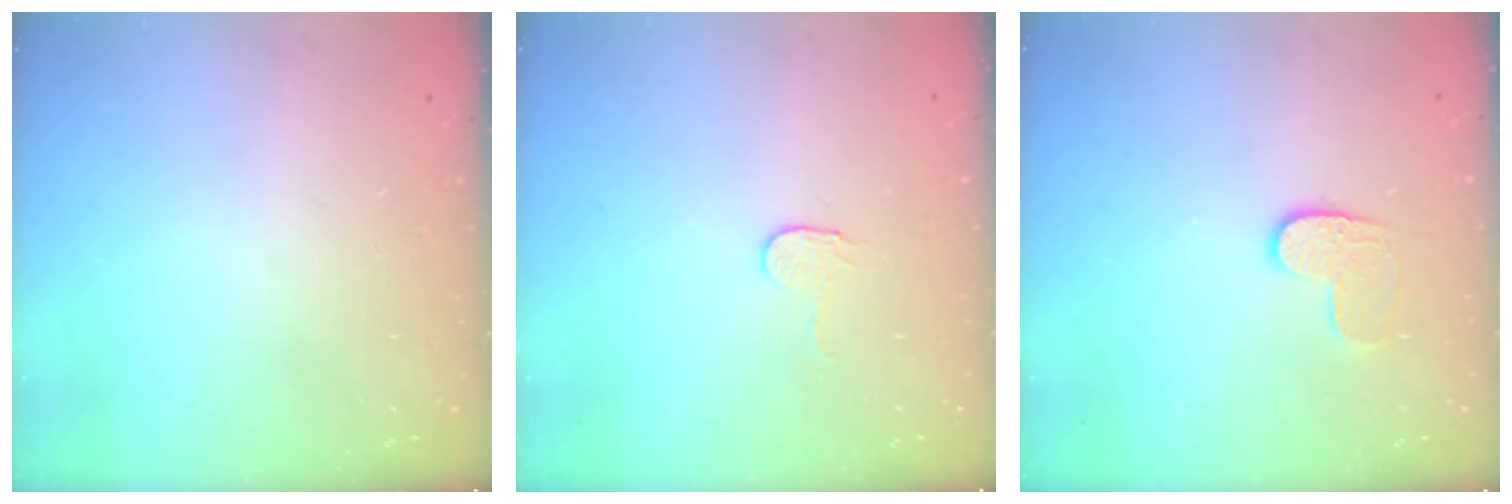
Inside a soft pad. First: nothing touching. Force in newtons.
{"total": 2.9, "press": 2.9, "slide": 0.3}
{"total": 5.7, "press": 5.7, "slide": 0.3}